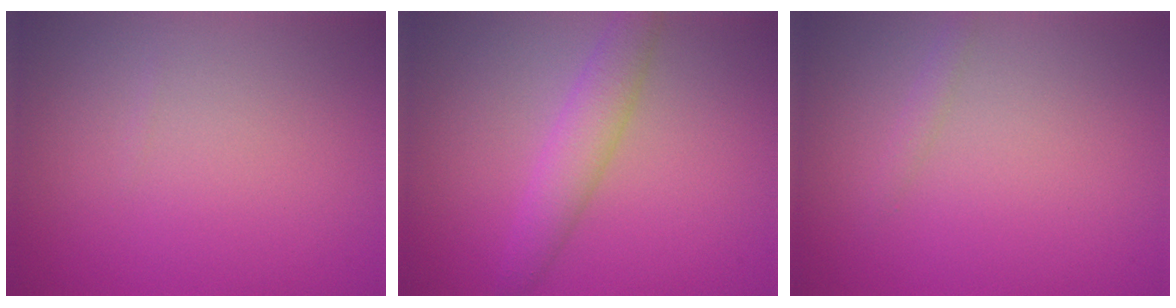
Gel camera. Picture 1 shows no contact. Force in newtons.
{"total": 3.2, "press": 3.2, "slide": 0.1}
{"total": 0.7, "press": 0.7, "slide": 0.1}